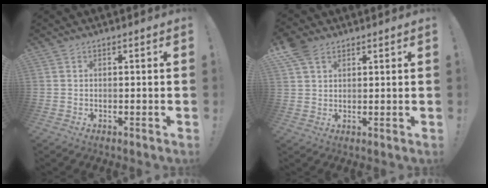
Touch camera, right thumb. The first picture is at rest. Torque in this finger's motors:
{"motor_torque": [0.08, 0.09, 0.13, 0.02, 0.18]}